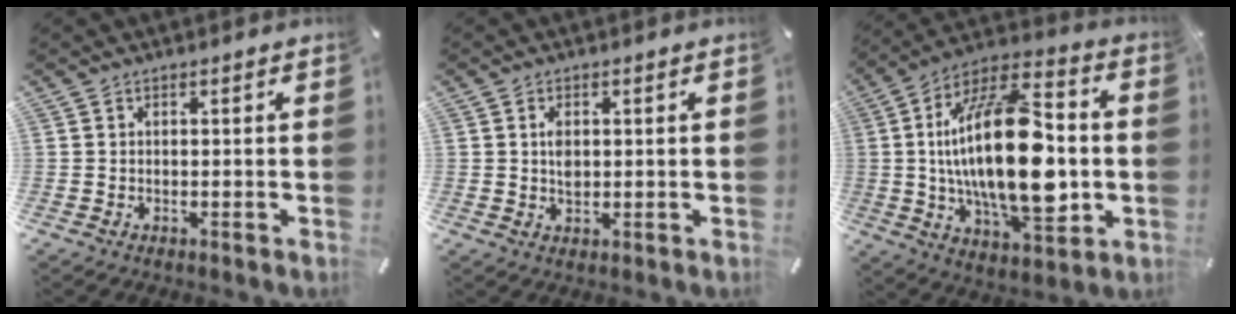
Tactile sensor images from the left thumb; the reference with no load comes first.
{"total": 3.1, "force": [0.4, 2.0, 2.4], "torque": [-0.043, 0.003, 0.004]}
{"total": 29.6, "force": [-1.0, 14.1, 26.0], "torque": [-0.503, -0.011, -0.023]}